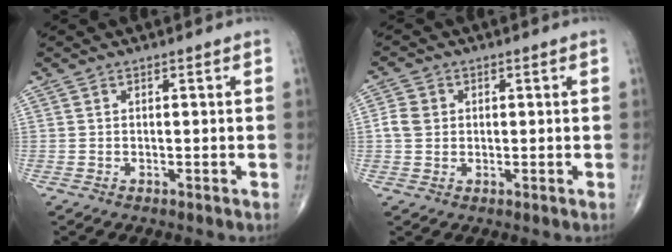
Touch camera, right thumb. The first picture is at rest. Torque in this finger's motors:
{"motor_torque": [-0.15, 0.19, 0.07, -0.11, 0.07]}